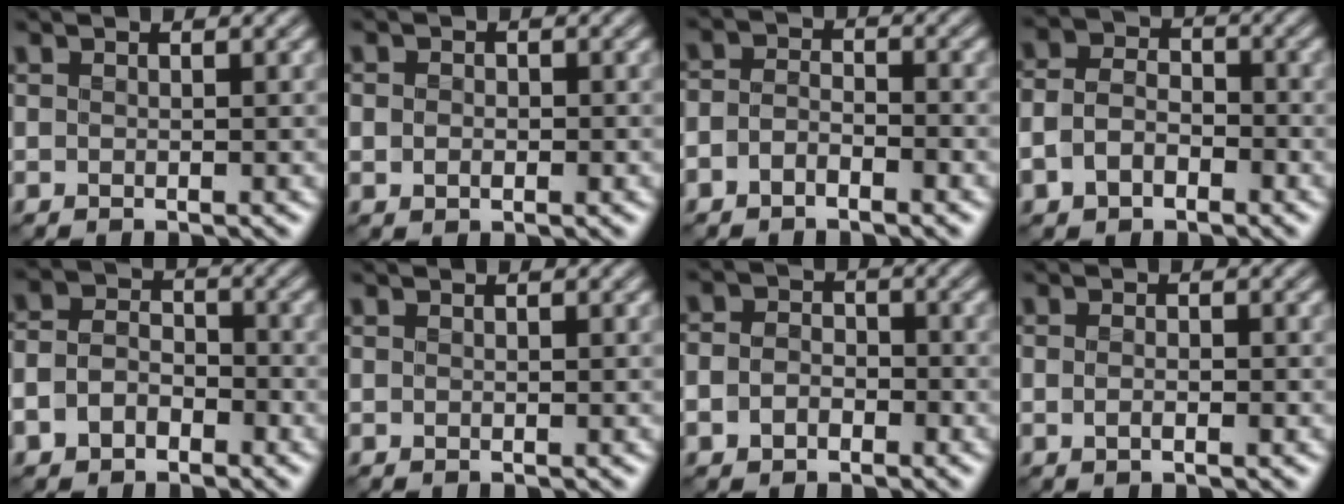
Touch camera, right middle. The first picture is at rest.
{"total": 2.3, "force": [0.0, 1.7, 1.4], "torque": [-0.012, 0.005, -0.007]}
{"total": 2.4, "force": [-1.3, 1.4, 1.5], "torque": [-0.024, 0.004, -0.029]}
{"total": 3.8, "force": [-1.3, 2.8, 2.2], "torque": [-0.047, 0.001, -0.031]}
{"total": 3.8, "force": [-1.6, 2.8, 2.0], "torque": [-0.043, 0.002, -0.036]}
{"total": 0.0}
{"total": 3.2, "force": [-1.1, 2.6, 1.6], "torque": [-0.008, 0.000, -0.029]}
{"total": 1.7, "force": [-0.2, 1.0, 1.4], "torque": [-0.011, 0.000, -0.008]}